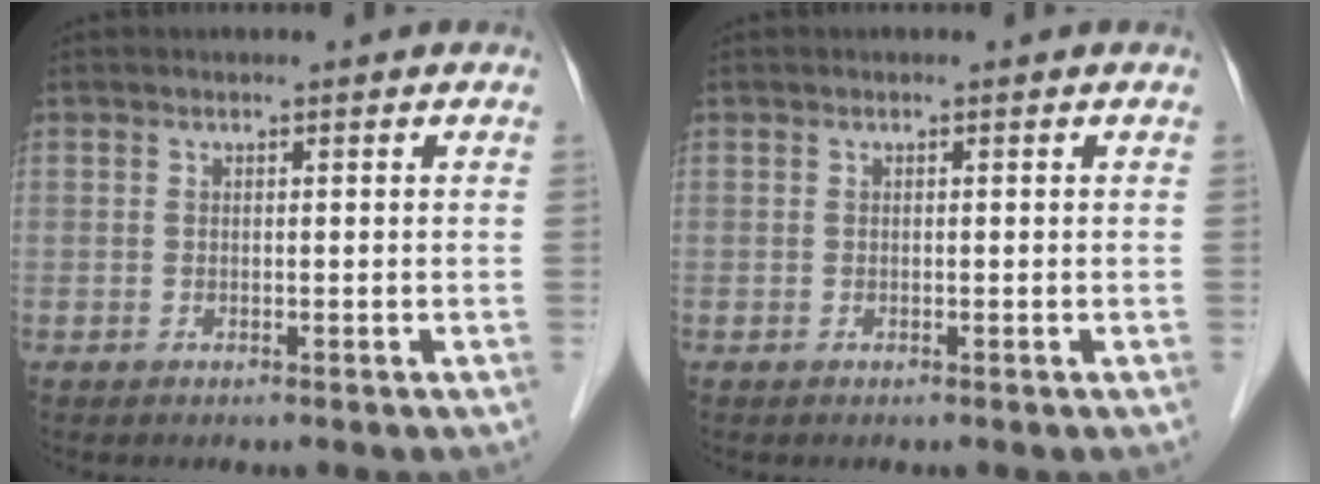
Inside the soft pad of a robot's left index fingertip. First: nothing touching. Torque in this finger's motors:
{"motor_torque": [0.00, 0.00, 0.00, 0.00]}